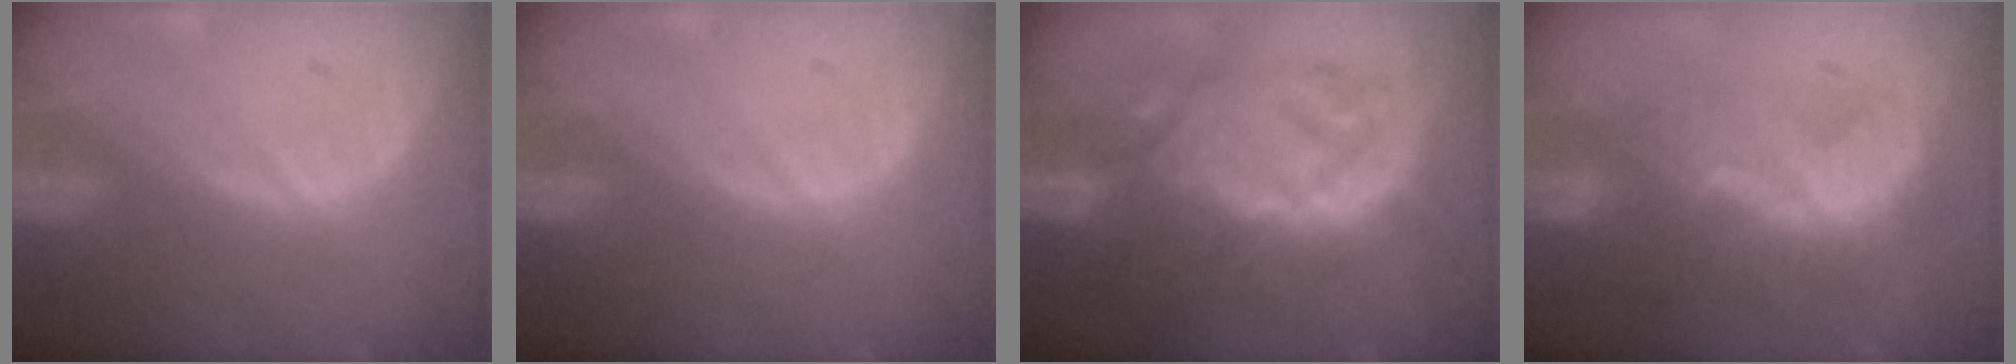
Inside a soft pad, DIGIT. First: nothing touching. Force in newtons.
{"total": 0.0}
{"total": 10.3, "press": 10.3, "slide": 0.6}
{"total": 8.7, "press": 7.6, "slide": 4.3}